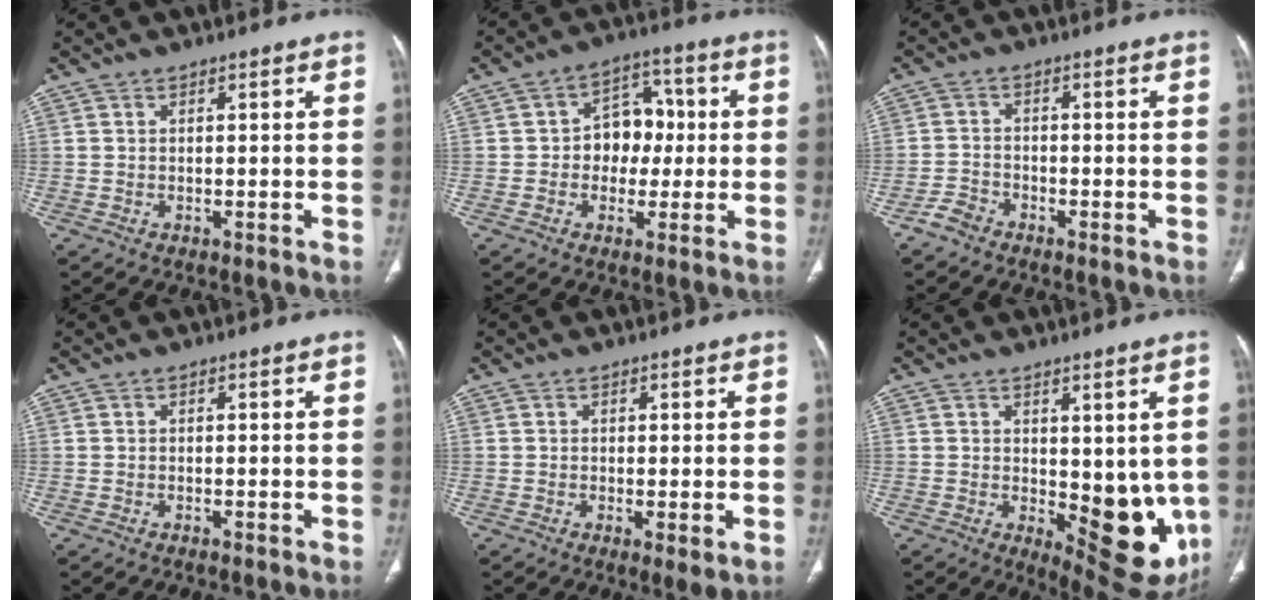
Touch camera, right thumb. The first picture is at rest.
{"total": 9.2, "force": [-0.1, 7.3, 5.7], "torque": [-0.035, 0.027, -0.008]}
{"total": 2.7, "force": [-2.2, 1.5, 0.6], "torque": [-0.014, 0.011, -0.046]}
{"total": 0.7, "force": [-0.5, 0.1, 0.4], "torque": [-0.011, -0.002, -0.006]}
{"total": 2.8, "force": [-0.6, 0.6, 2.6], "torque": [-0.052, -0.012, -0.012]}
{"total": 13.3, "force": [-1.3, 5.9, 11.9], "torque": [-0.114, -0.027, -0.001]}